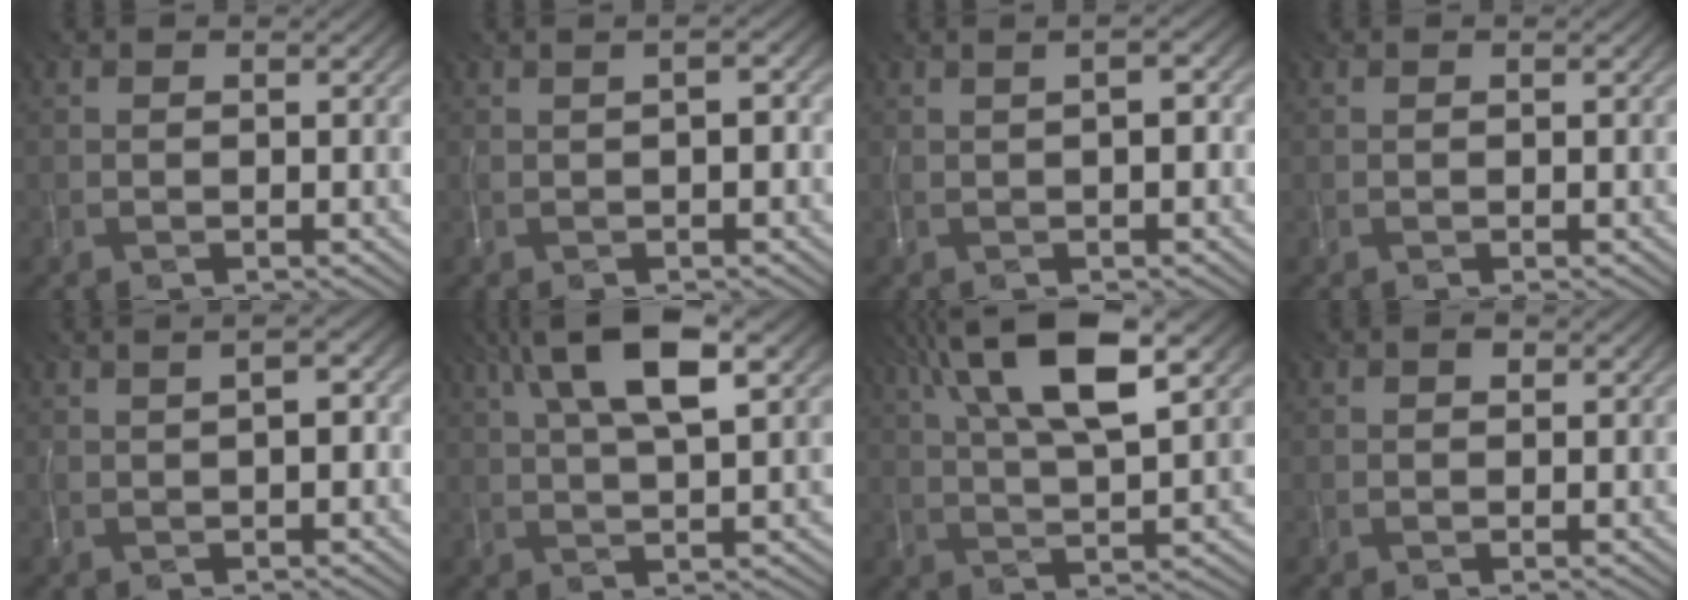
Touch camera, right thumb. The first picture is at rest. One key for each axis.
{"total": 1.7, "fx": 0.0, "fy": 0.4, "fz": 1.6, "tx": -0.036, "ty": 0.002, "tz": 0.007}
{"total": 2.2, "fx": 0.4, "fy": 0.6, "fz": 2.1, "tx": -0.046, "ty": 0.006, "tz": 0.010}
{"total": 0.0}
{"total": 2.6, "fx": 0.7, "fy": 0.8, "fz": 2.4, "tx": -0.049, "ty": 0.009, "tz": 0.013}
{"total": 10.1, "fx": 4.5, "fy": 2.7, "fz": 8.6, "tx": -0.166, "ty": 0.022, "tz": 0.079}
{"total": 13.0, "fx": 6.3, "fy": 3.6, "fz": 10.8, "tx": -0.215, "ty": 0.018, "tz": 0.114}
{"total": 0.8, "fx": 0.3, "fy": 0.6, "fz": 0.5, "tx": -0.009, "ty": 0.004, "tz": 0.004}